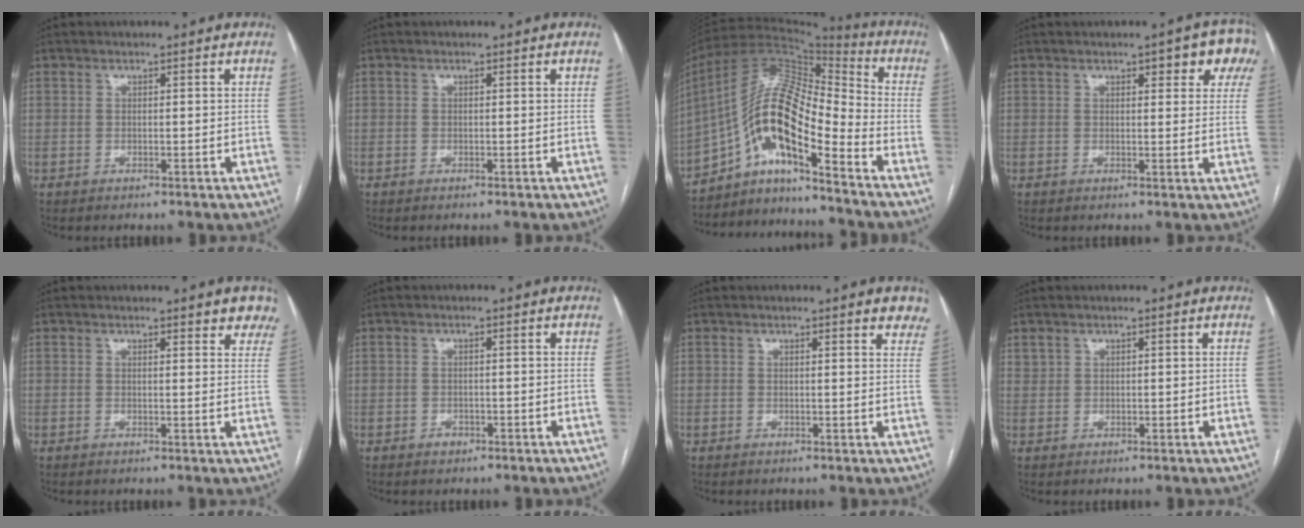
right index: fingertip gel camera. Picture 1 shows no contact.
{"total": 0.0}
{"total": 15.2, "force": [-8.2, 3.3, 12.4], "torque": [-0.230, 0.030, -0.141]}
{"total": 7.1, "force": [4.2, 2.5, 5.2], "torque": [-0.052, 0.009, 0.035]}
{"total": 5.5, "force": [4.8, 1.4, 2.4], "torque": [-0.010, -0.013, 0.034]}
{"total": 1.2, "force": [-0.7, 0.9, 0.4], "torque": [-0.005, 0.003, -0.009]}
{"total": 4.4, "force": [3.8, 0.9, 2.2], "torque": [-0.013, -0.010, 0.024]}
{"total": 1.2, "force": [0.9, 0.8, 0.1], "torque": [0.010, 0.004, 0.015]}